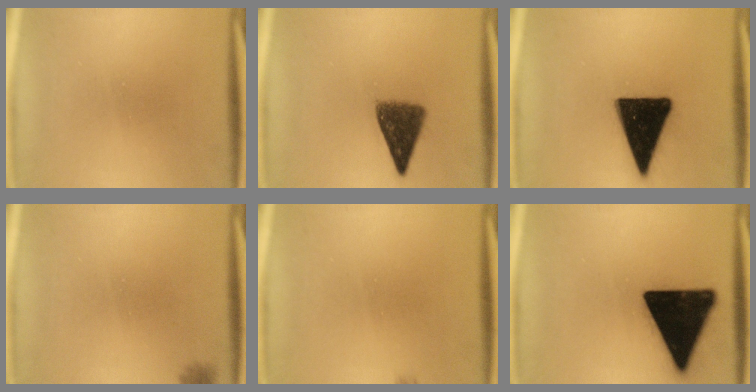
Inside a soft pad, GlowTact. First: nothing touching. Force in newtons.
{"total": 7.5}
{"total": 18.3}
{"total": 1.6}
{"total": 0.6}
{"total": 19.0}